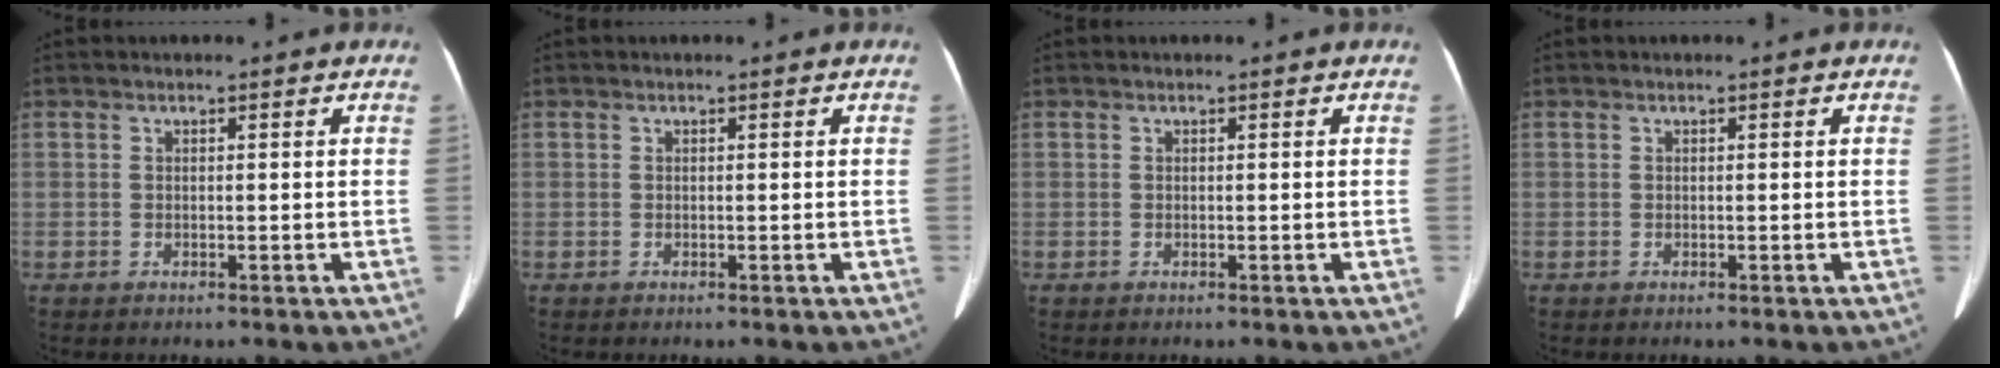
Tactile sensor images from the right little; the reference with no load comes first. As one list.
[{"total": 0.0}, {"total": 0.0}, {"total": 0.0}]